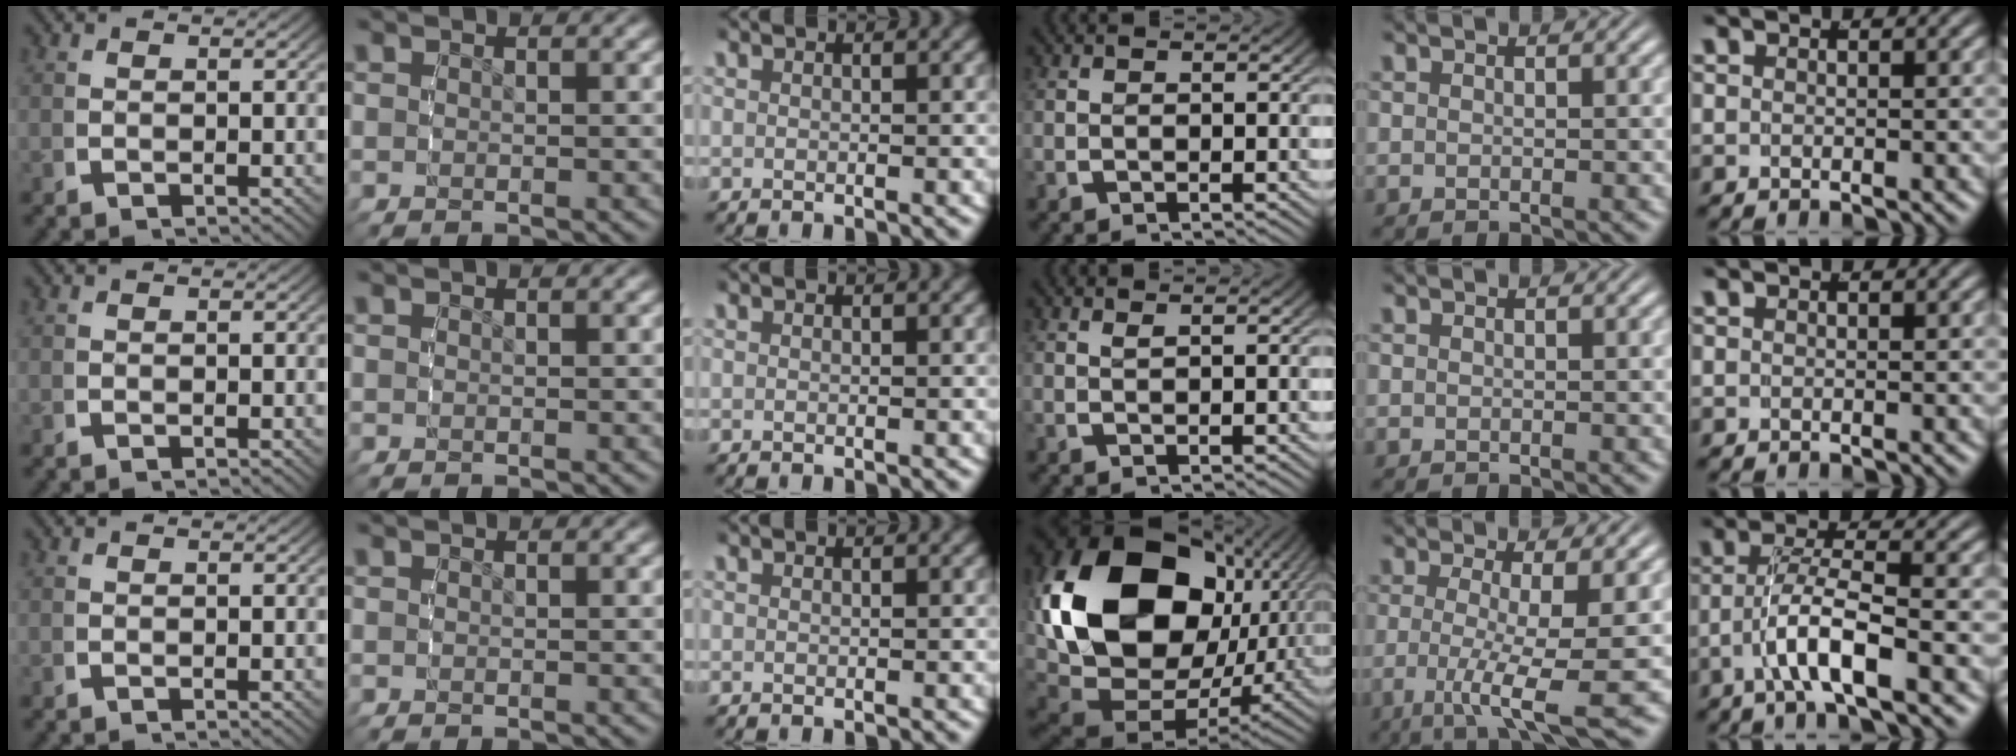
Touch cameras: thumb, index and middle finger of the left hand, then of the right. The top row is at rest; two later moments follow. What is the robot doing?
{"motion": "grasp_and_lifting", "object": "bowl"}